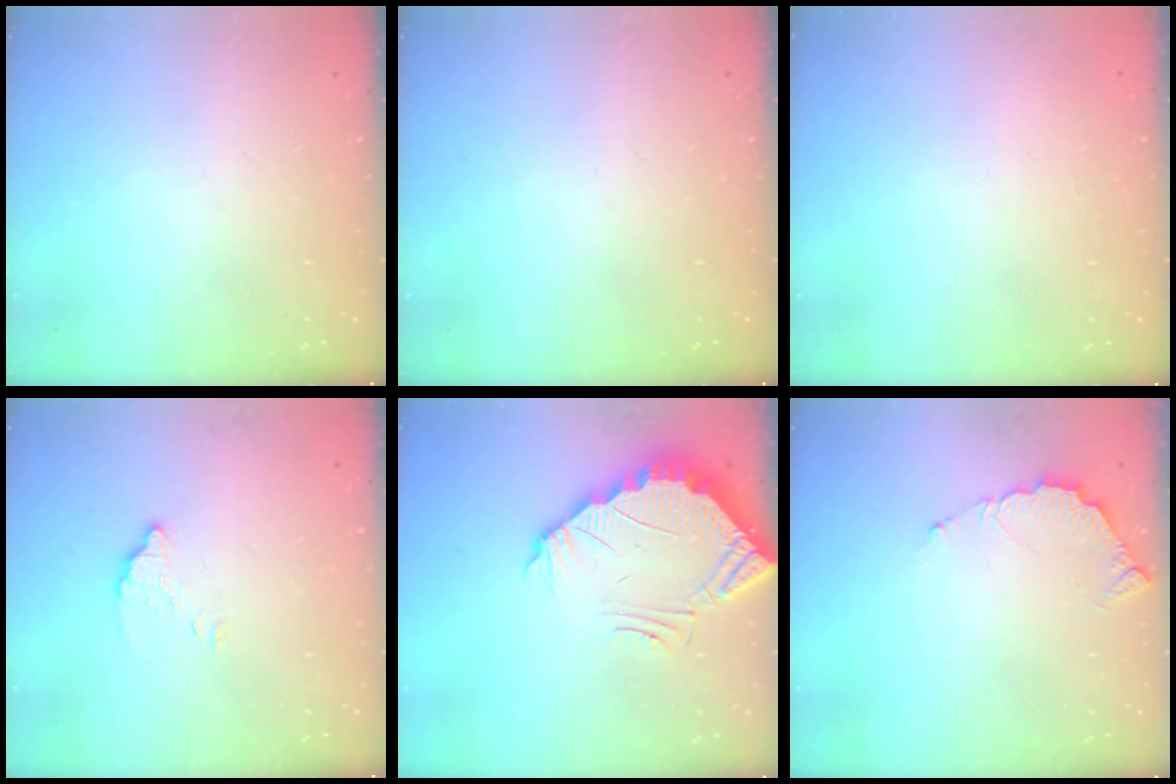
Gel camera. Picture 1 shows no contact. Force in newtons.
{"total": 0.0}
{"total": 2.2, "press": 2.2, "slide": 0.1}
{"total": 2.6, "press": 2.6, "slide": 0.0}
{"total": 3.7, "press": 3.7, "slide": 0.1}
{"total": 5.5, "press": 5.5, "slide": 0.3}